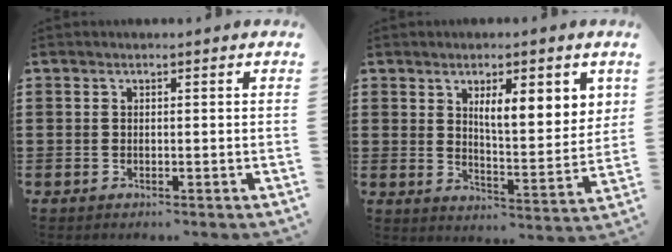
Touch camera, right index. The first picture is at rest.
{"total": 6.3, "force": [3.1, 1.9, 5.2], "torque": [-0.085, -0.011, 0.047]}